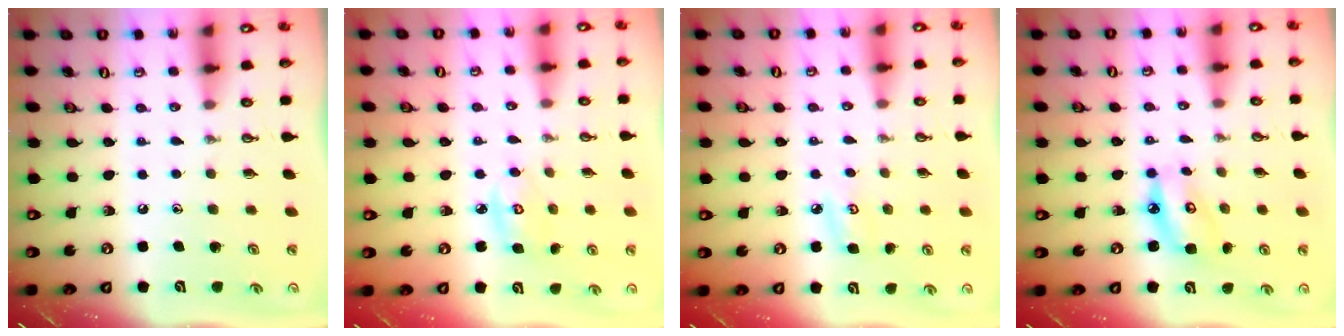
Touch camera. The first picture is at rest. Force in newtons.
{"total": 4.7, "press": 4.6, "slide": 0.3}
{"total": 4.6, "press": 4.6, "slide": 0.4}
{"total": 7.0, "press": 7.0, "slide": 0.5}